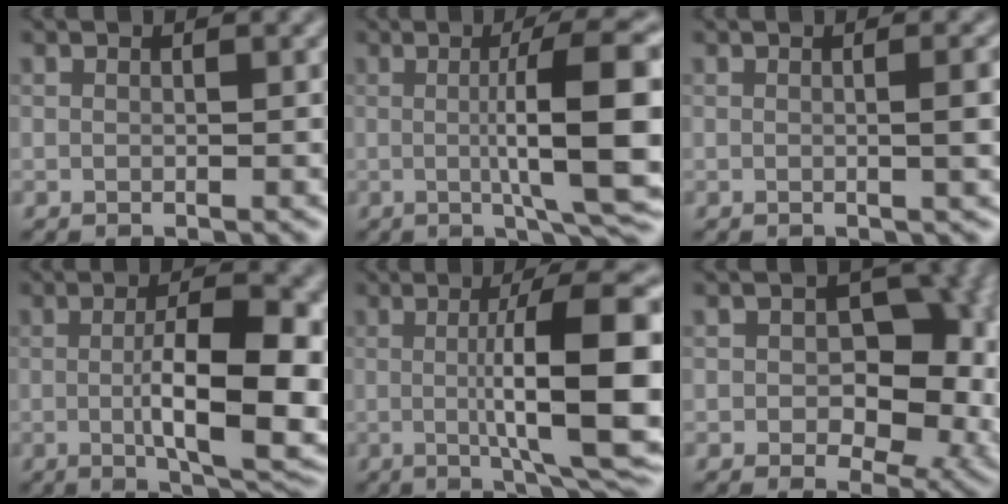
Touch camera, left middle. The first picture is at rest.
{"total": 11.4, "force": [0.1, 2.3, 11.2], "torque": [-0.136, 0.005, 0.001]}
{"total": 2.6, "force": [0.1, 0.7, 2.5], "torque": [-0.029, 0.005, -0.004]}
{"total": 10.3, "force": [-0.7, 3.4, 9.8], "torque": [-0.147, -0.012, -0.006]}
{"total": 12.6, "force": [0.0, 2.9, 12.3], "torque": [-0.158, 0.002, 0.001]}
{"total": 8.4, "force": [0.1, 5.8, 6.1], "torque": [-0.054, -0.007, 0.002]}